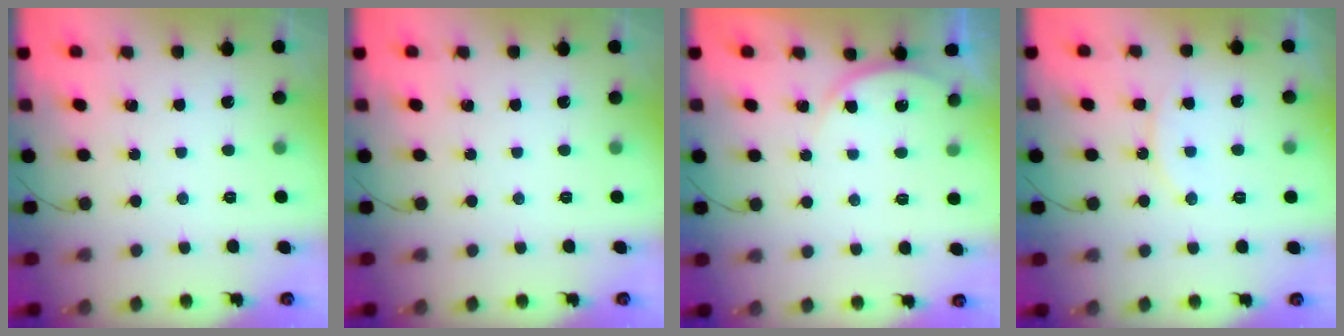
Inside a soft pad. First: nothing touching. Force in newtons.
{"total": 0.0}
{"total": 3.3, "press": 3.3, "slide": 0.5}
{"total": 10.4, "press": 10.4, "slide": 0.8}